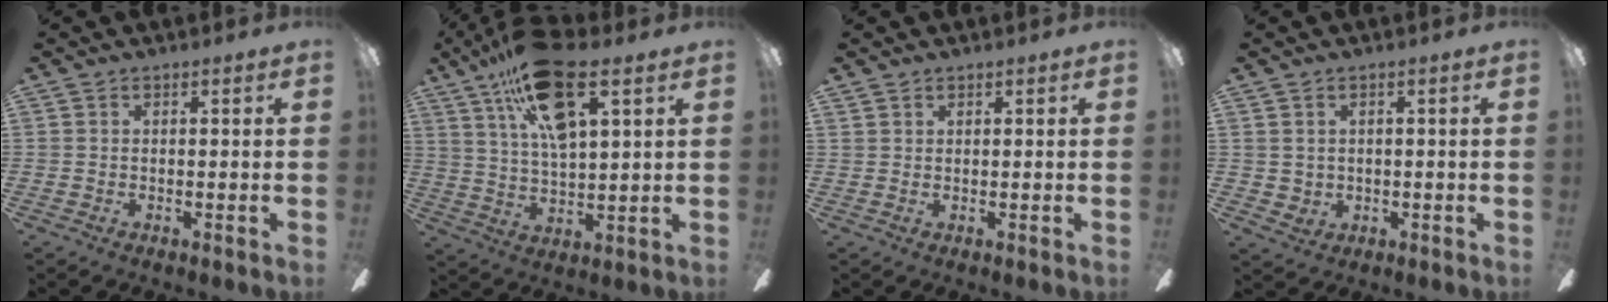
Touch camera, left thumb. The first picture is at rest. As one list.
[{"total": 17.7, "force": [9.9, 6.3, 13.2], "torque": [-0.240, -0.035, 0.167]}, {"total": 1.0, "force": [0.8, 0.6, 0.1], "torque": [-0.002, 0.001, 0.015]}, {"total": 2.7, "force": [1.4, 2.3, 0.1], "torque": [-0.010, -0.001, 0.025]}]